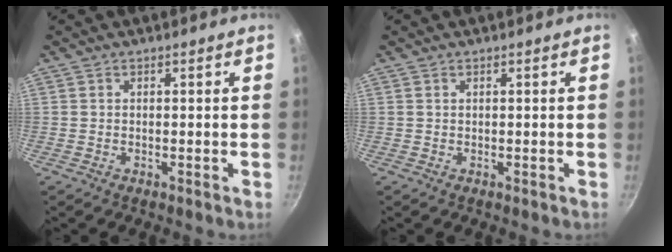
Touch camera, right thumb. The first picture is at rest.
{"total": 0.0}